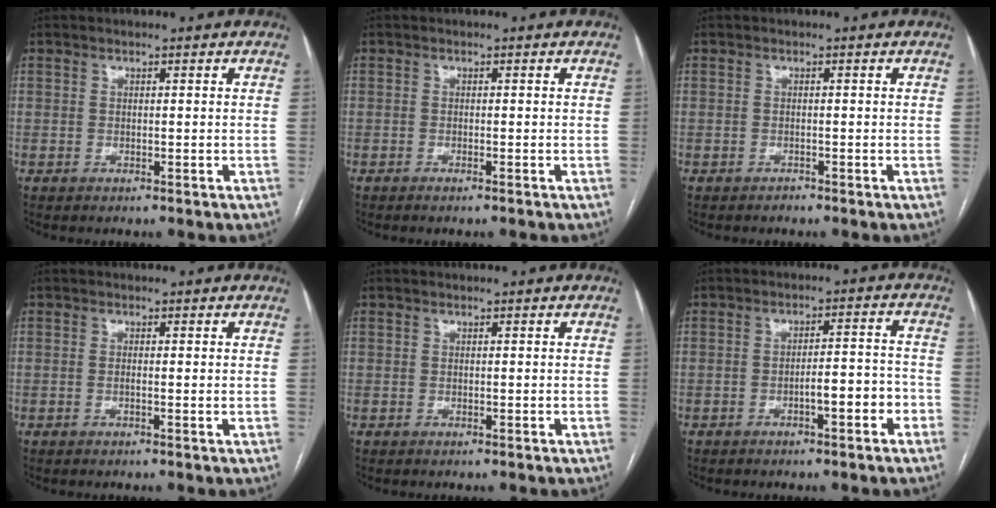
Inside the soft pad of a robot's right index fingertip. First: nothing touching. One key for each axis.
{"total": 0.8, "fx": -0.6, "fy": -0.1, "fz": 0.5, "tx": -0.012, "ty": -0.001, "tz": -0.010}
{"total": 0.6, "fx": -0.5, "fy": 0.2, "fz": 0.0, "tx": -0.001, "ty": 0.000, "tz": -0.011}
{"total": 0.9, "fx": -0.1, "fy": 0.1, "fz": 0.9, "tx": -0.017, "ty": -0.001, "tz": -0.002}
{"total": 0.0}
{"total": 5.1, "fx": -2.5, "fy": 1.1, "fz": 4.3, "tx": -0.061, "ty": 0.022, "tz": -0.032}